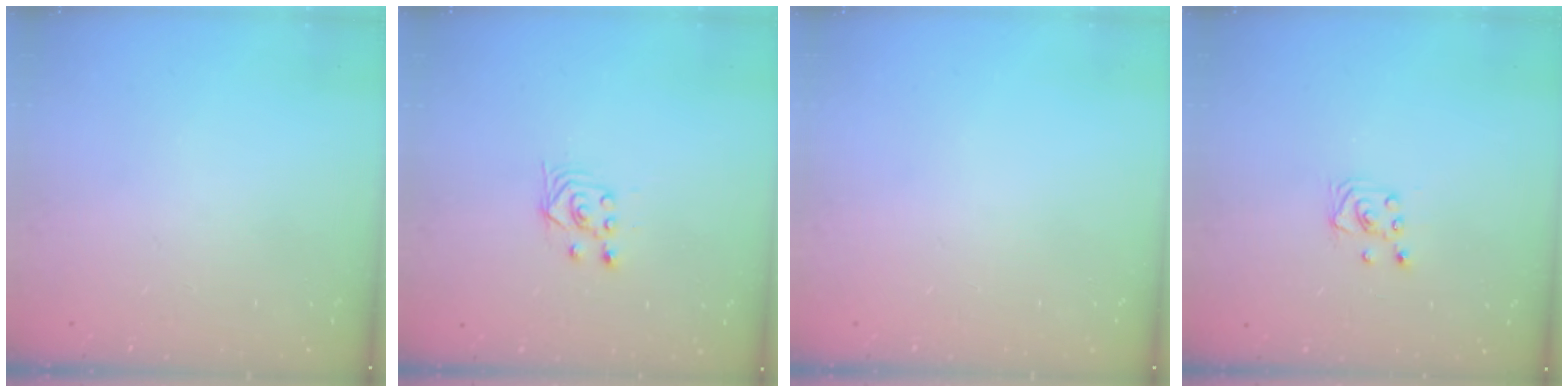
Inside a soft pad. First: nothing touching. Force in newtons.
{"total": 3.5, "press": 3.0, "slide": 1.7}
{"total": 0.0}
{"total": 2.0, "press": 2.0, "slide": 0.2}